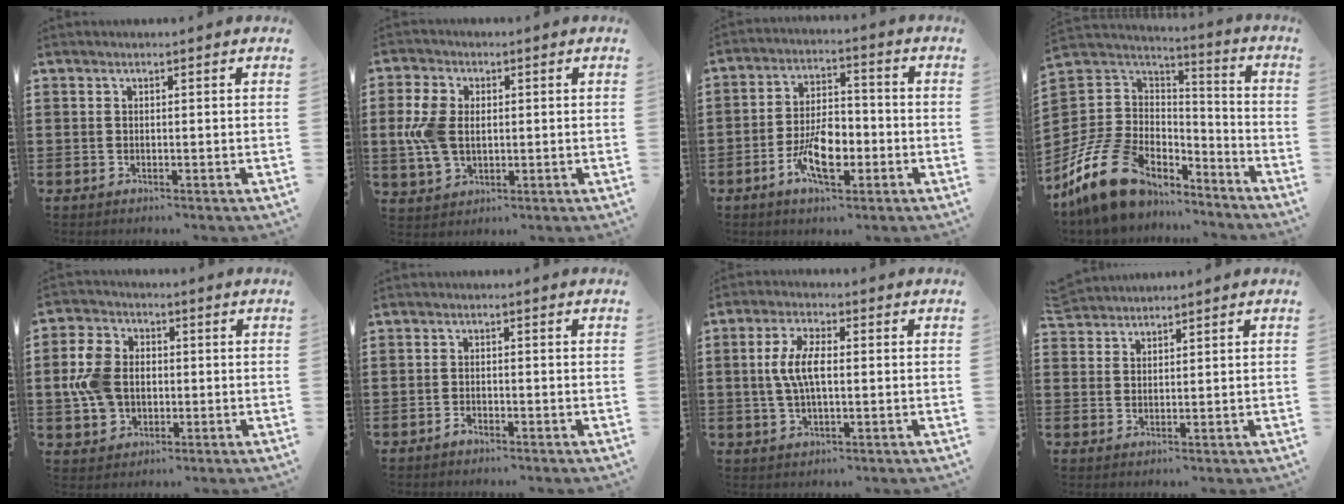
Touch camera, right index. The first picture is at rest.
{"total": 6.8, "force": [0.3, 4.6, 5.0], "torque": [-0.139, 0.003, -0.005]}
{"total": 8.8, "force": [-3.4, 4.4, 6.8], "torque": [-0.128, 0.000, -0.062]}
{"total": 14.4, "force": [-9.1, 9.0, 6.7], "torque": [-0.174, 0.041, -0.166]}
{"total": 8.0, "force": [-0.4, 6.2, 5.1], "torque": [-0.138, 0.009, -0.013]}
{"total": 1.2, "force": [-1.0, 0.5, 0.3], "torque": [-0.008, 0.000, -0.021]}
{"total": 6.3, "force": [0.2, 2.5, 5.8], "torque": [-0.130, 0.002, -0.006]}
{"total": 2.7, "force": [2.6, 0.3, -0.1], "torque": [-0.005, -0.001, 0.052]}